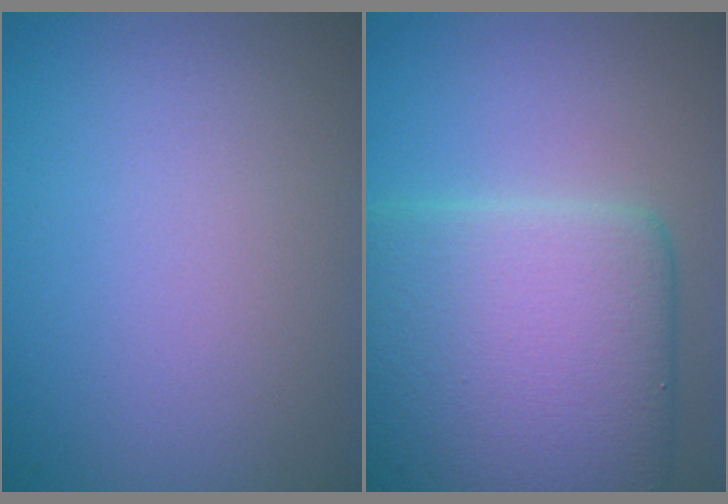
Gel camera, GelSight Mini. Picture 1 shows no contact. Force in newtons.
{"total": 12.5, "press": 12.5, "slide": 0.2}